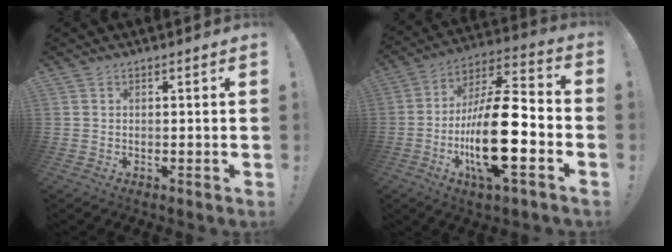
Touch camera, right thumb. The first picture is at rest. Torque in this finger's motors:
{"motor_torque": [2.42, 2.58, 1.98, -0.79, 0.29]}